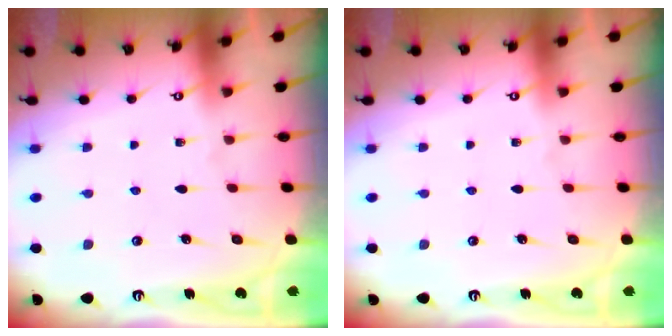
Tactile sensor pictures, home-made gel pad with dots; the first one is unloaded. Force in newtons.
{"total": 0.0}